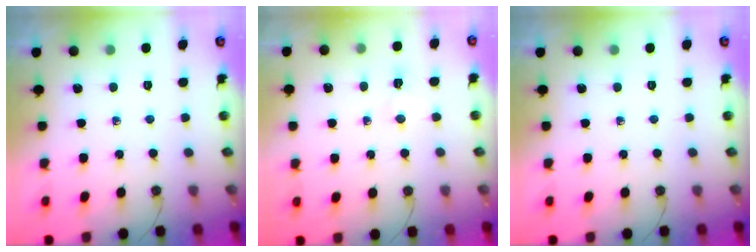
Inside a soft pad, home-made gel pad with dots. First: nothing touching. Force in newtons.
{"total": 3.3, "press": 3.1, "slide": 1.1}
{"total": 0.0}